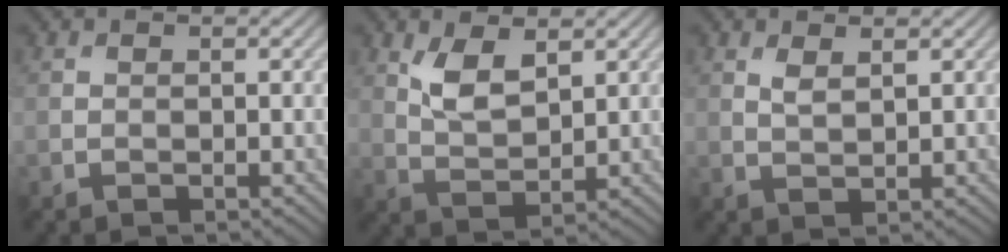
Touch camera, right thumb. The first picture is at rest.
{"total": 4.8, "force": [2.4, 2.2, 3.6], "torque": [-0.082, -0.006, 0.049]}
{"total": 1.8, "force": [1.1, 0.6, 1.3], "torque": [-0.033, -0.003, 0.026]}